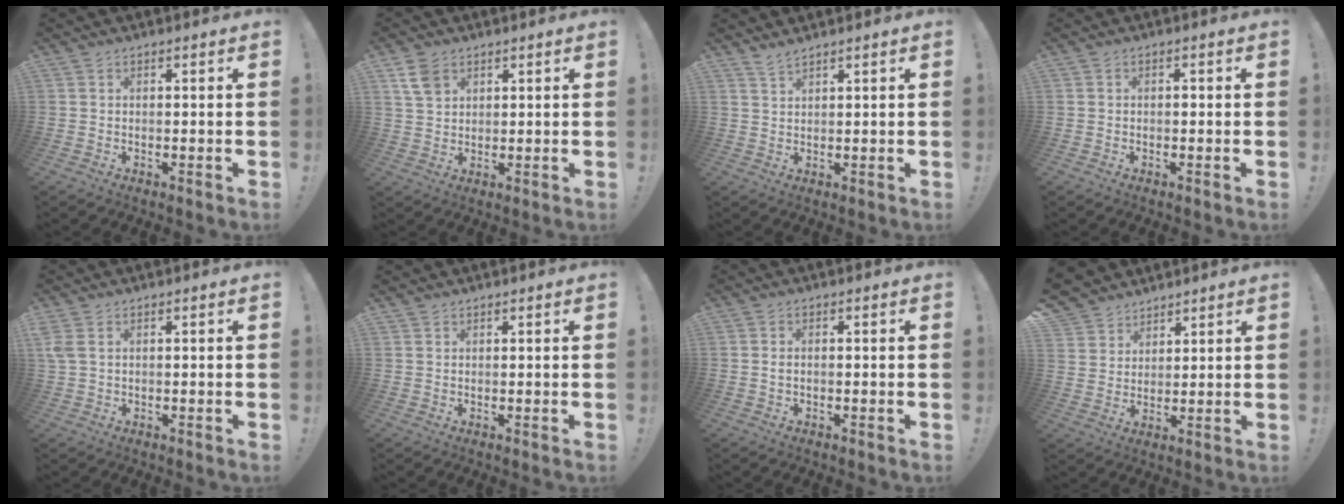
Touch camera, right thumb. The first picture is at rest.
{"total": 6.3, "force": [3.5, 4.3, 3.0], "torque": [-0.045, -0.010, 0.068]}
{"total": 2.5, "force": [2.3, 0.3, 0.9], "torque": [-0.013, -0.015, 0.041]}
{"total": 0.6, "force": [-0.4, 0.3, 0.2], "torque": [-0.007, 0.002, -0.008]}
{"total": 3.2, "force": [1.4, 1.6, 2.4], "torque": [-0.057, -0.003, 0.027]}
{"total": 1.1, "force": [0.9, 0.6, 0.0], "torque": [0.006, -0.005, 0.017]}
{"total": 0.7, "force": [0.0, 0.3, 0.6], "torque": [-0.014, 0.003, 0.000]}
{"total": 6.6, "force": [4.9, 4.4, 0.4], "torque": [-0.014, -0.042, 0.100]}